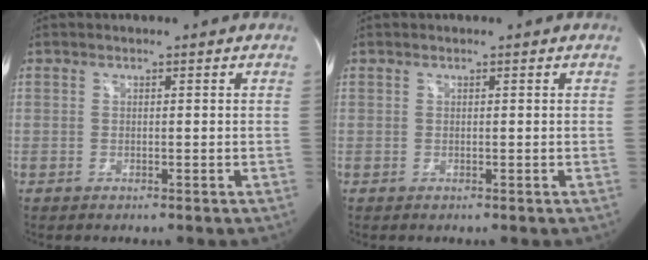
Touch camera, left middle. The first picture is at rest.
{"total": 0.0}